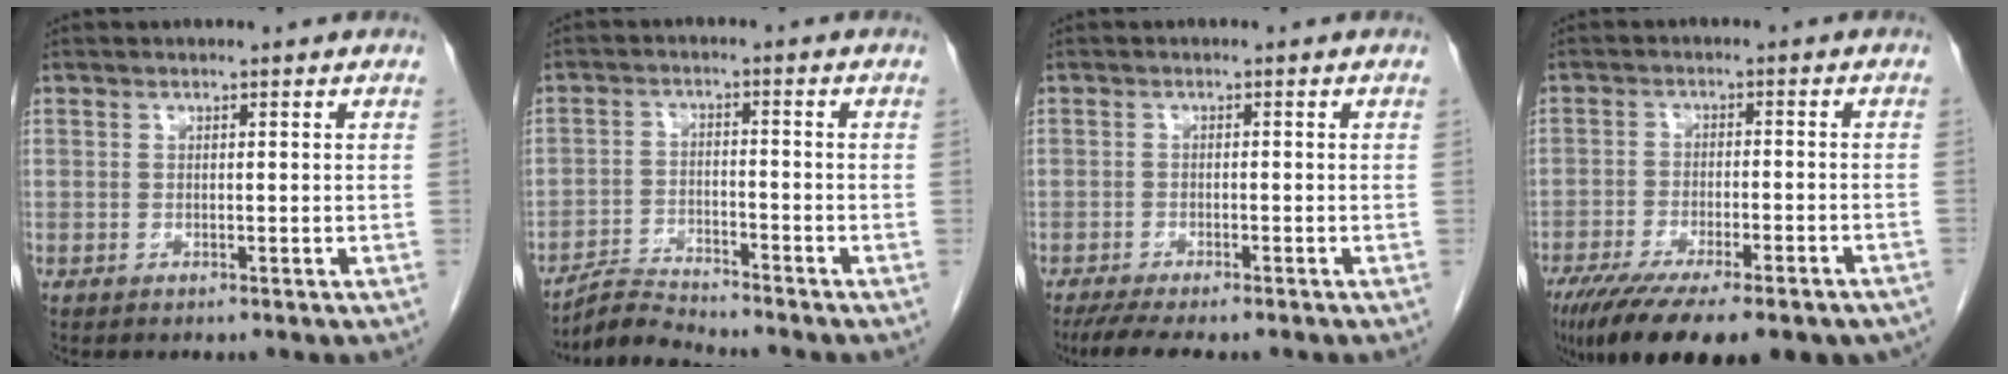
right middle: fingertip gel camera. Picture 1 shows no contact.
{"total": 4.6, "force": [-4.6, -0.6, -0.3], "torque": [0.000, -0.012, -0.084]}
{"total": 6.9, "force": [-5.7, 1.3, 3.8], "torque": [-0.055, -0.013, -0.088]}
{"total": 22.4, "force": [-16.9, 5.7, 13.6], "torque": [-0.200, -0.032, -0.229]}